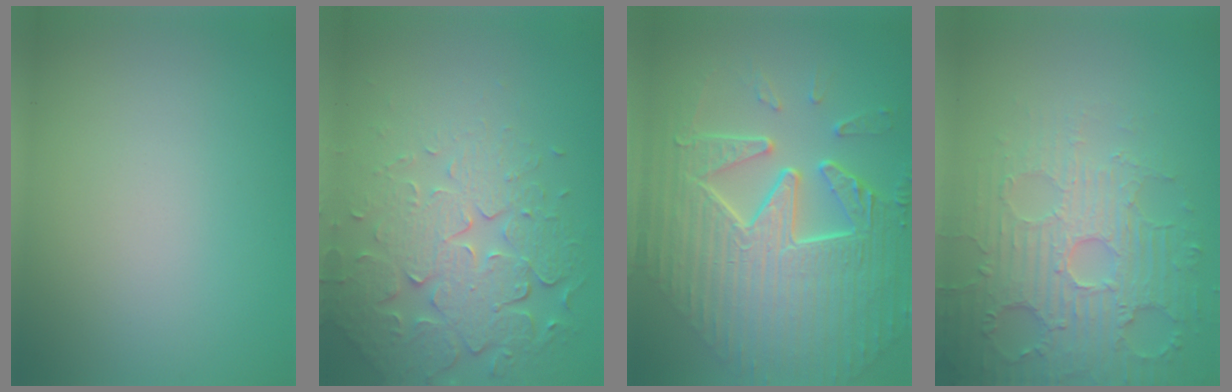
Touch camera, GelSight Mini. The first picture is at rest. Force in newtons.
{"total": 7.4, "press": 5.4, "slide": 5.1}
{"total": 11.0, "press": 7.4, "slide": 8.1}
{"total": 5.5, "press": 5.1, "slide": 2.0}